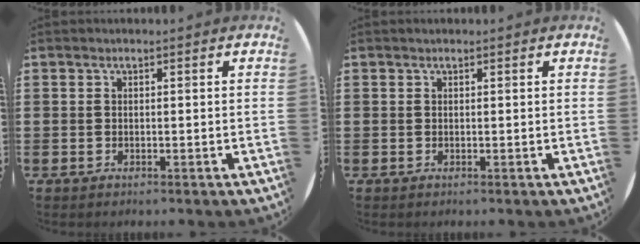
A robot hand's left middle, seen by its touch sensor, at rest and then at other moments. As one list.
[{"total": 0.0}]